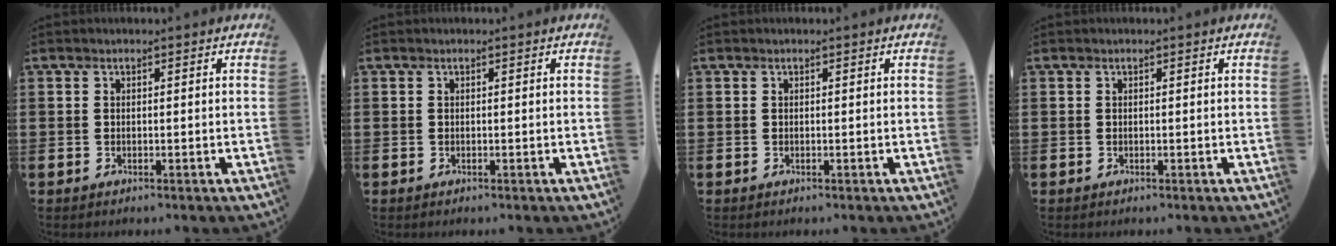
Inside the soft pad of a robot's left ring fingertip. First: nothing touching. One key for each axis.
{"total": 0.0}
{"total": 0.0}
{"total": 0.0}